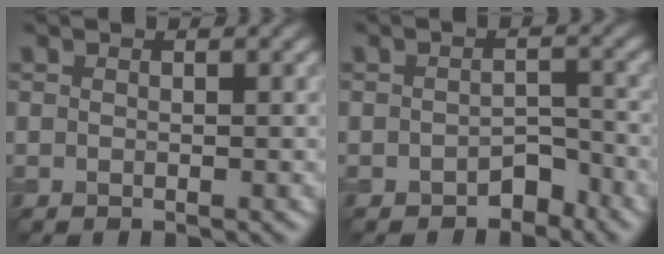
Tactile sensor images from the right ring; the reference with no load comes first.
{"total": 2.2, "force": [-1.5, 1.3, 1.0], "torque": [-0.012, 0.007, -0.020]}